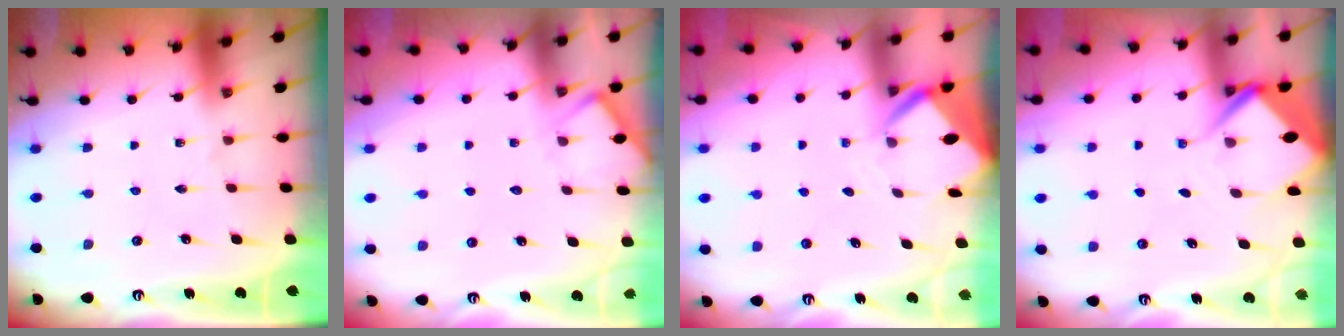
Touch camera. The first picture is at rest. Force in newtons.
{"total": 4.6, "press": 4.6, "slide": 0.5}
{"total": 3.9, "press": 3.9, "slide": 0.2}
{"total": 6.5, "press": 6.5, "slide": 0.6}